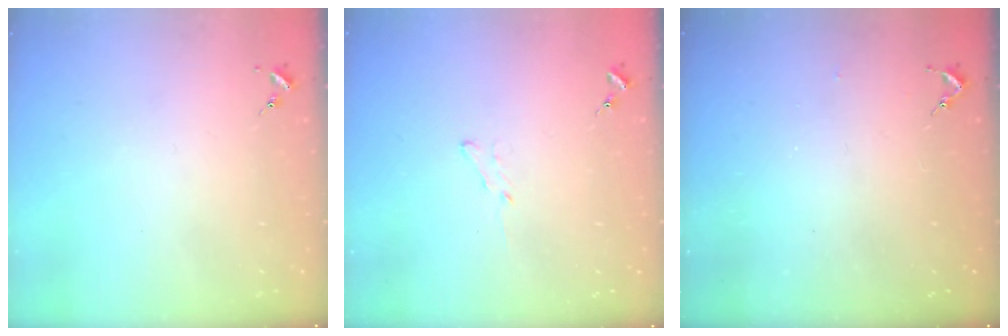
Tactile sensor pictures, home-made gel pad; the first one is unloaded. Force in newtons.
{"total": 3.6, "press": 3.6, "slide": 0.4}
{"total": 2.6, "press": 2.5, "slide": 0.3}